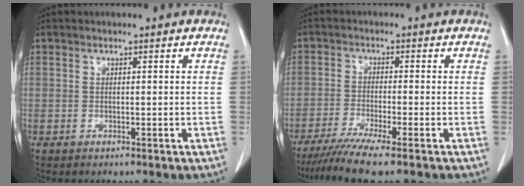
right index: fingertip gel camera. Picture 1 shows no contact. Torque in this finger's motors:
{"motor_torque": [0.95, -0.84, 0.01, 0.06]}